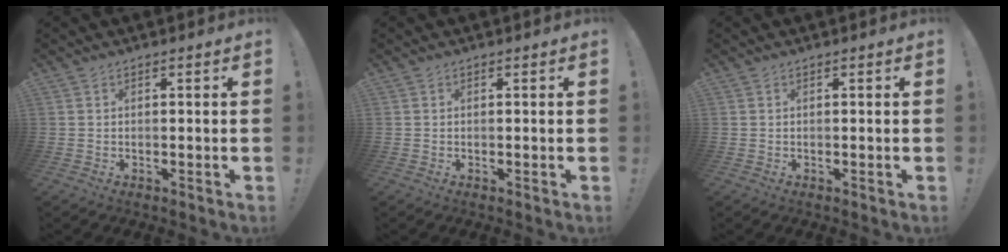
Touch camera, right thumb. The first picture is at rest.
{"total": 0.0}
{"total": 0.0}